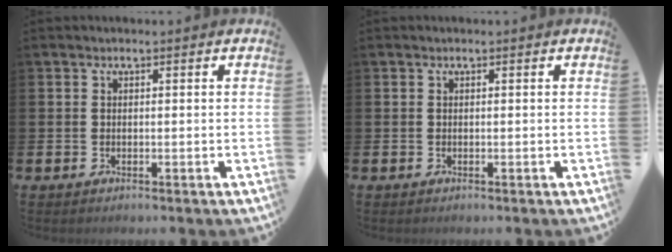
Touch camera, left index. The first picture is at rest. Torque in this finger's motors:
{"motor_torque": [-0.01, -0.01, 0.01, 0.00]}